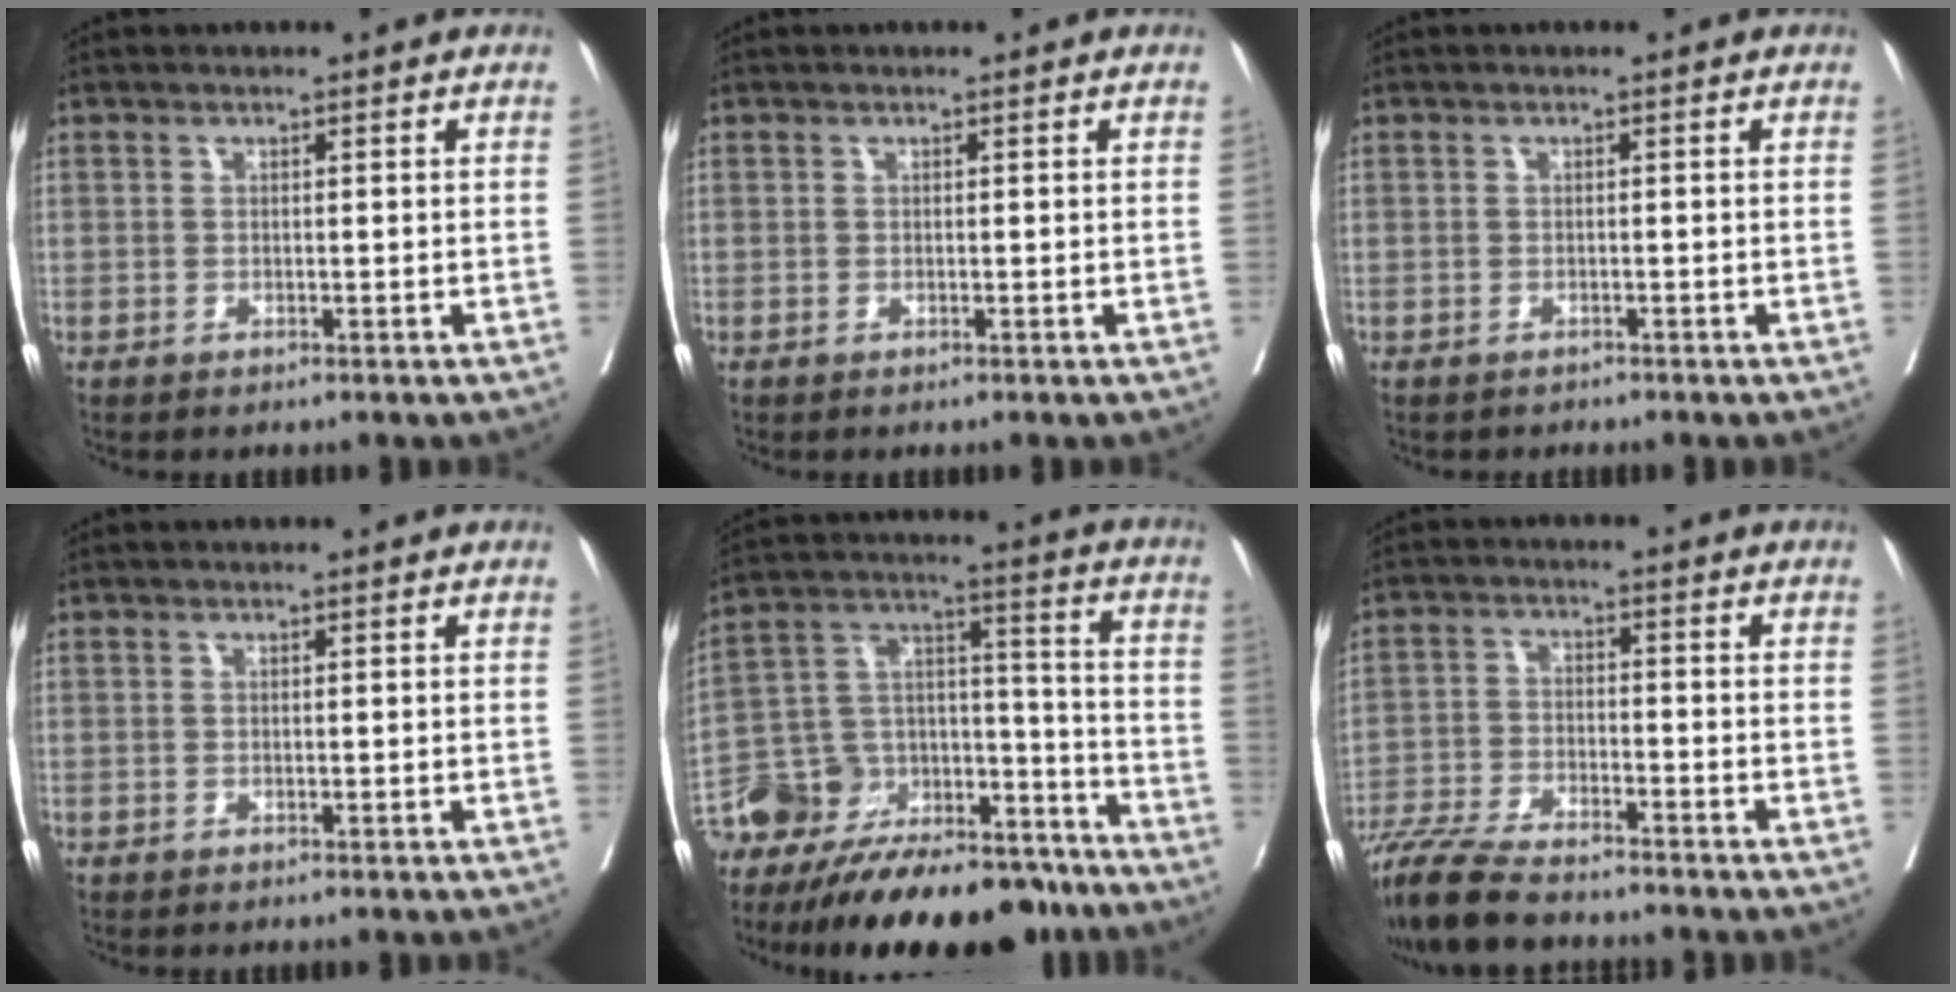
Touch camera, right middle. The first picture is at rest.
{"total": 0.0}
{"total": 1.0, "force": [-0.9, 0.5, -0.2], "torque": [-0.006, 0.001, -0.016]}
{"total": 0.0}
{"total": 25.0, "force": [-22.0, 8.0, 8.6], "torque": [-0.150, 0.023, -0.344]}
{"total": 11.7, "force": [-10.1, 1.5, 5.7], "torque": [-0.099, -0.029, -0.173]}